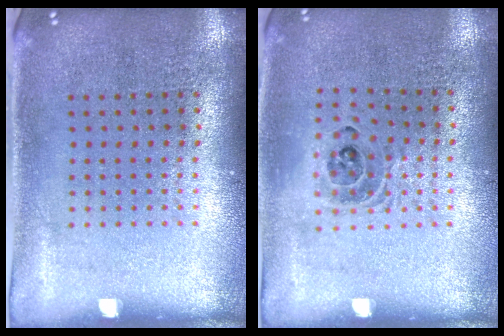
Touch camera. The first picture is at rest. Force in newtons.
{"total": 1.2, "press": 1.1, "slide": 0.6}